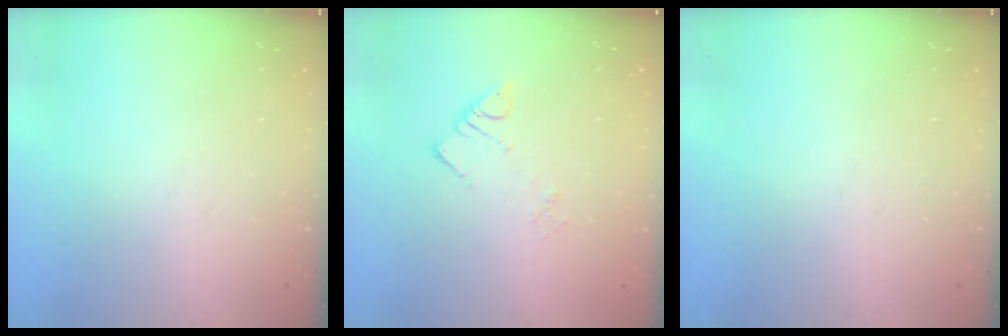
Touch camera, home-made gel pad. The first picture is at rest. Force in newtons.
{"total": 3.3, "press": 3.3, "slide": 0.2}
{"total": 0.0}